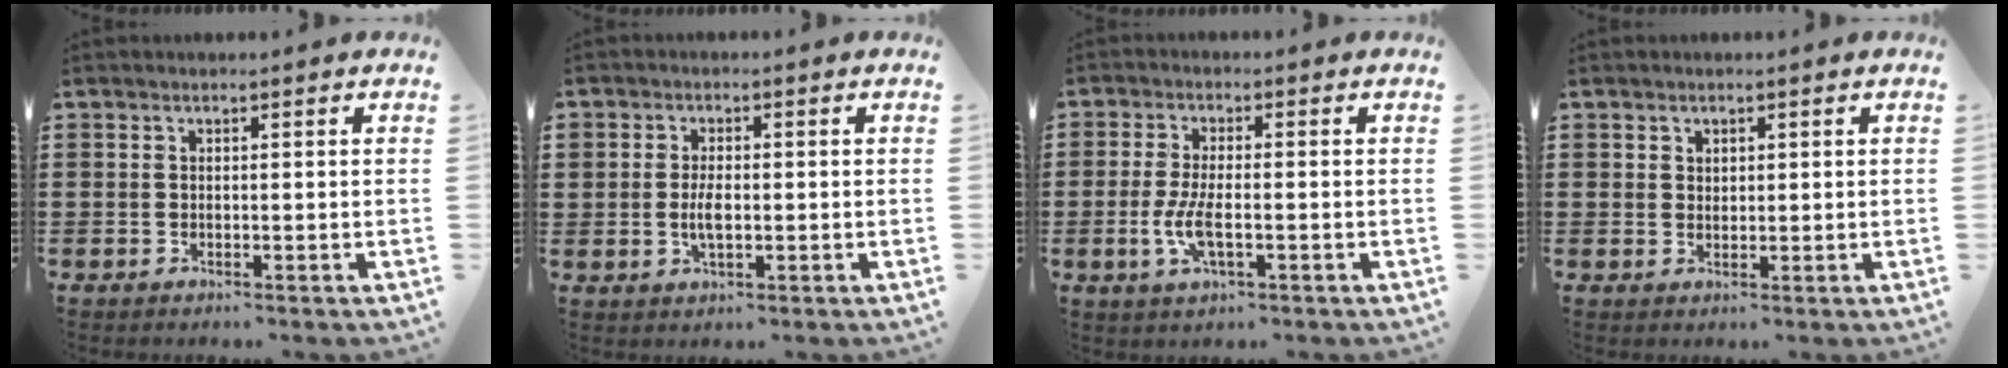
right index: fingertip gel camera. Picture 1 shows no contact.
{"total": 2.7, "force": [-0.3, 1.5, 2.2], "torque": [-0.044, -0.001, -0.003]}
{"total": 5.0, "force": [-1.3, 1.6, 4.5], "torque": [-0.103, -0.005, -0.032]}
{"total": 1.3, "force": [0.9, 0.9, 0.1], "torque": [-0.003, 0.004, 0.018]}